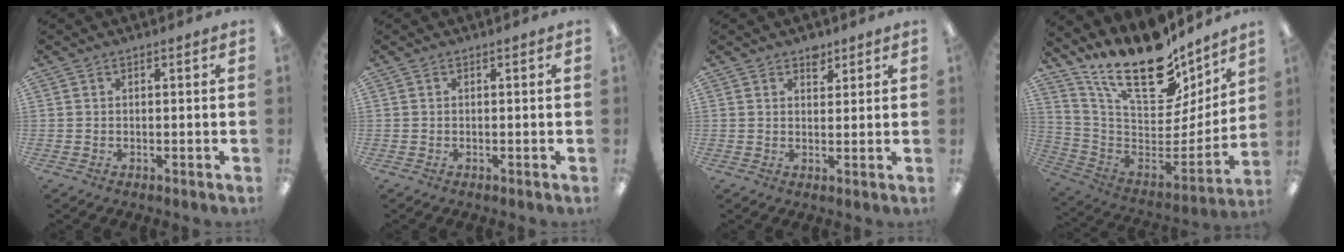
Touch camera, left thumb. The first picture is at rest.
{"total": 0.0}
{"total": 3.2, "force": [2.4, 1.8, 1.2], "torque": [0.006, -0.016, 0.038]}
{"total": 23.7, "force": [16.6, 10.1, 13.6], "torque": [-0.214, -0.118, 0.288]}